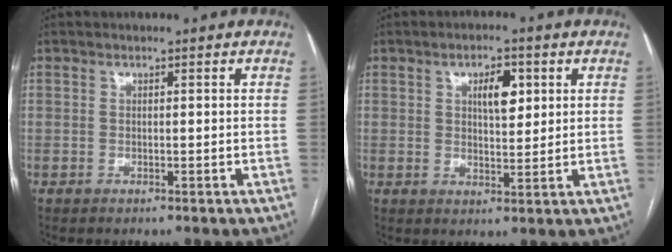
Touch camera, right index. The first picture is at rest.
{"total": 5.0, "force": [1.8, 2.1, 4.2], "torque": [-0.067, 0.005, 0.031]}